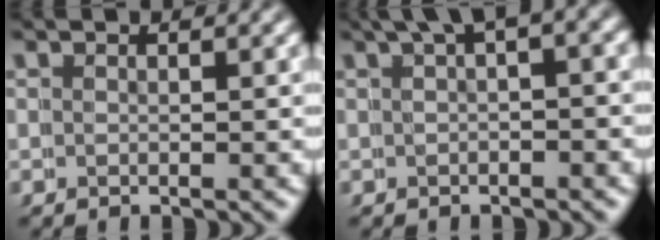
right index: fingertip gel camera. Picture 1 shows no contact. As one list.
[{"total": 3.6, "force": [1.5, 1.6, 2.9], "torque": [-0.038, 0.013, 0.016]}]